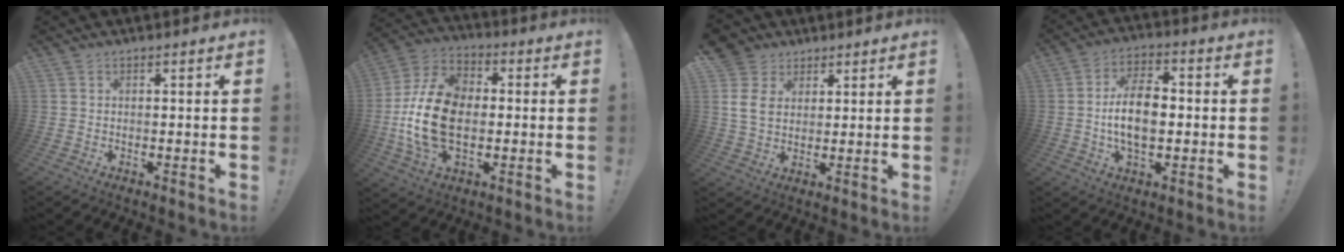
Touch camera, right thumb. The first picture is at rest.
{"total": 20.0, "force": [-2.0, 13.2, 14.8], "torque": [-0.280, 0.018, -0.029]}
{"total": 9.3, "force": [3.5, 7.5, 4.2], "torque": [-0.080, -0.011, 0.073]}
{"total": 12.3, "force": [-1.3, 7.0, 10.0], "torque": [-0.185, 0.006, -0.025]}